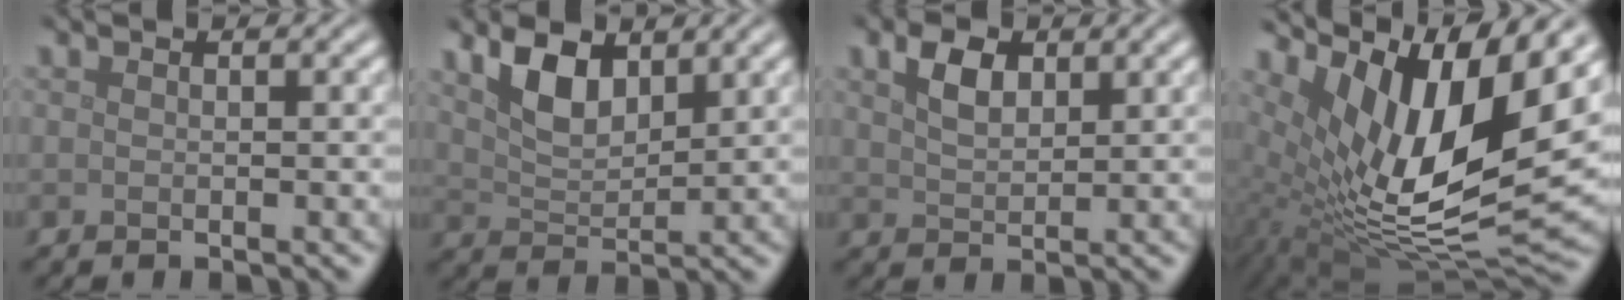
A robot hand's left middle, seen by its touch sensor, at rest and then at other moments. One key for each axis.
{"total": 4.2, "fx": 2.5, "fy": 2.0, "fz": 2.8, "tx": -0.062, "ty": 0.001, "tz": 0.048}
{"total": 2.8, "fx": 1.5, "fy": 1.6, "fz": 1.7, "tx": -0.038, "ty": 0.005, "tz": 0.031}
{"total": 13.8, "fx": 5.4, "fy": 5.3, "fz": 11.5, "tx": -0.224, "ty": -0.003, "tz": 0.097}